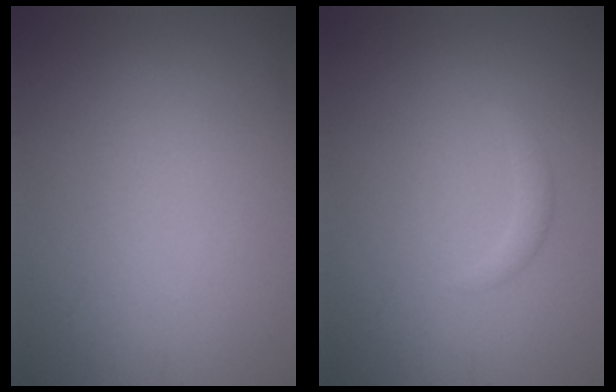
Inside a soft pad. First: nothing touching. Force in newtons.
{"total": 1.1, "press": 1.1, "slide": 0.1}